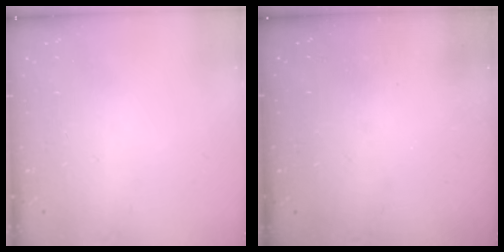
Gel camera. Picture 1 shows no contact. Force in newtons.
{"total": 3.2, "press": 3.2, "slide": 0.1}